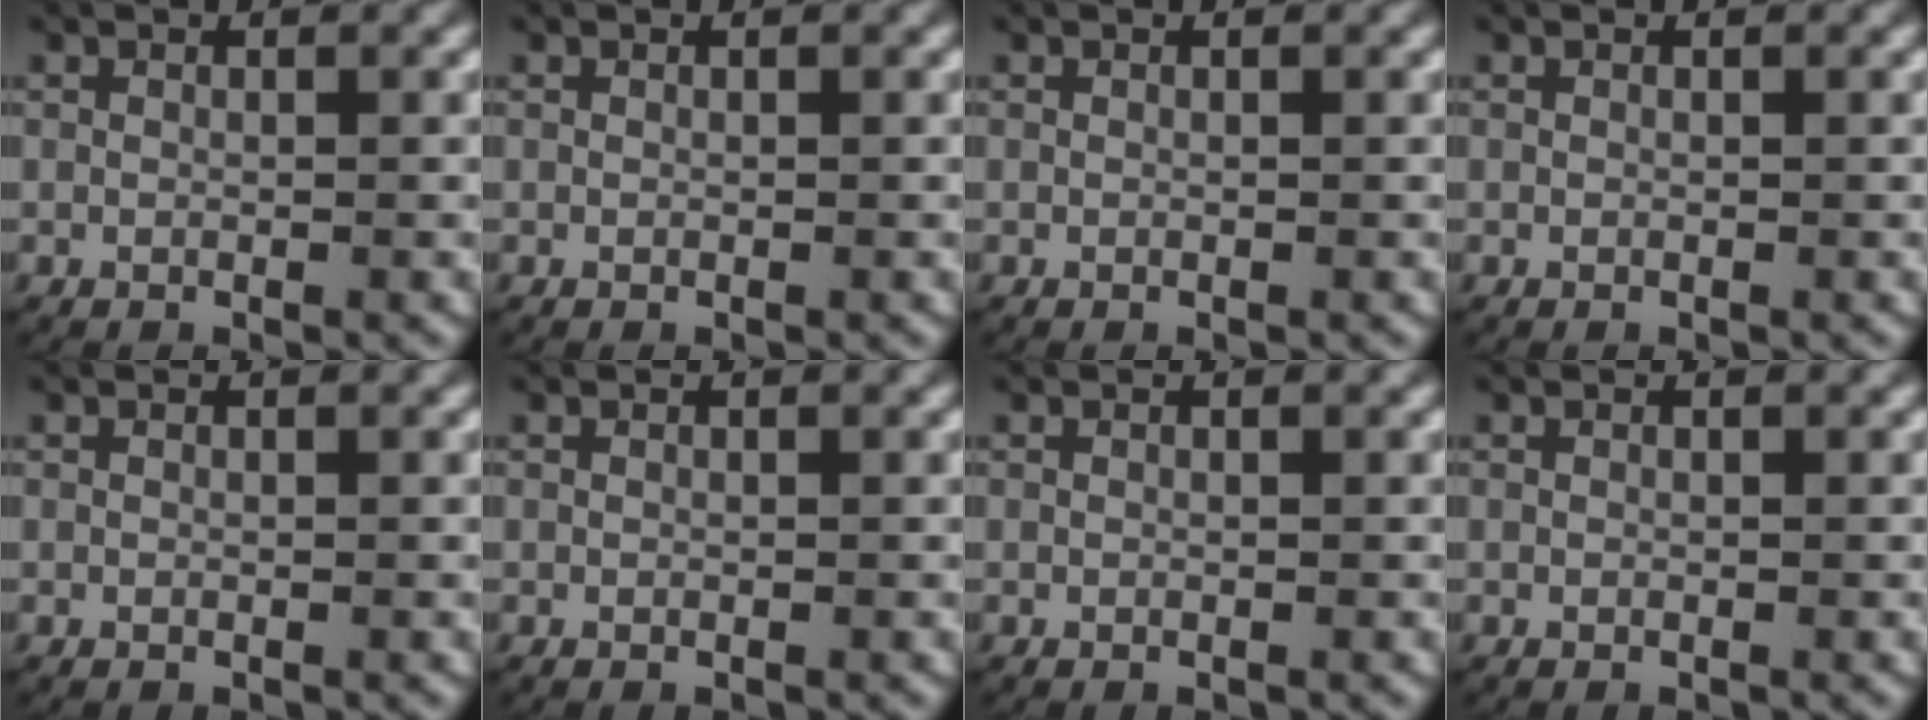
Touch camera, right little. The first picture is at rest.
{"total": 0.0}
{"total": 0.0}
{"total": 0.0}
{"total": 0.0}
{"total": 0.0}
{"total": 0.0}
{"total": 0.0}